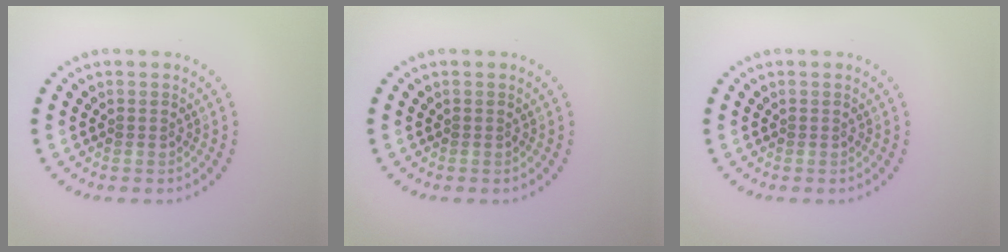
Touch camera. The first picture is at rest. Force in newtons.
{"total": 0.0}
{"total": 0.0}